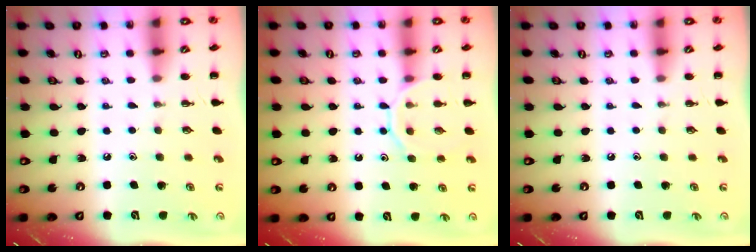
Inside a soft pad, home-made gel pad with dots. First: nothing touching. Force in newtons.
{"total": 10.8, "press": 10.8, "slide": 1.3}
{"total": 0.0}